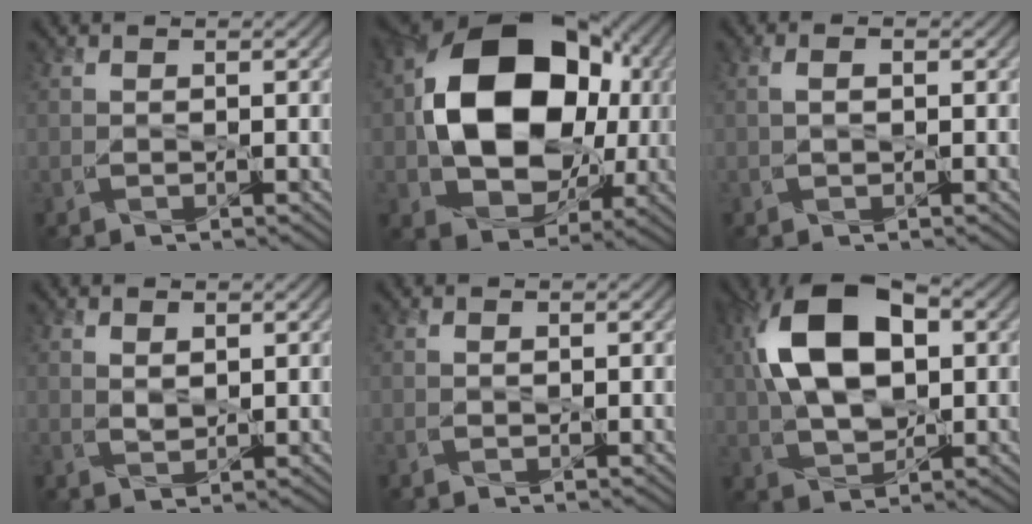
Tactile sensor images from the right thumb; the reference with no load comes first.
{"total": 16.9, "force": [1.2, 12.7, 11.1], "torque": [-0.194, -0.001, 0.029]}
{"total": 1.2, "force": [0.1, 0.7, 1.0], "torque": [-0.019, 0.001, 0.002]}
{"total": 1.3, "force": [0.8, 0.8, 0.7], "torque": [-0.019, -0.005, 0.019]}
{"total": 0.0}
{"total": 13.6, "force": [2.6, 8.0, 10.7], "torque": [-0.225, 0.014, 0.042]}